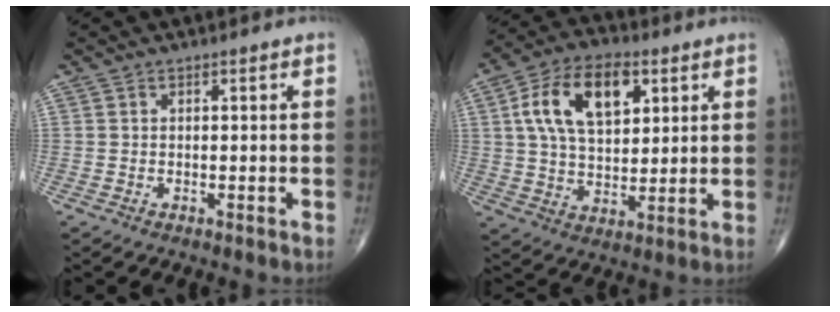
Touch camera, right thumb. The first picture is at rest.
{"total": 15.8, "force": [5.2, 9.0, 11.8], "torque": [-0.190, -0.002, 0.091]}